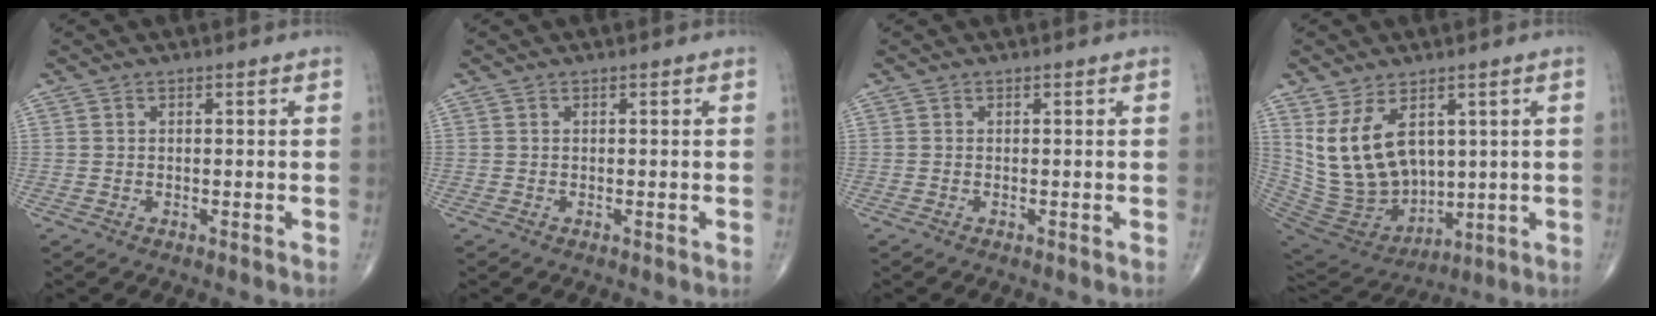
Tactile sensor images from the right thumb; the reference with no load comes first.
{"total": 0.0}
{"total": 0.0}
{"total": 15.0, "force": [4.4, 10.0, 10.3], "torque": [-0.166, -0.023, 0.118]}